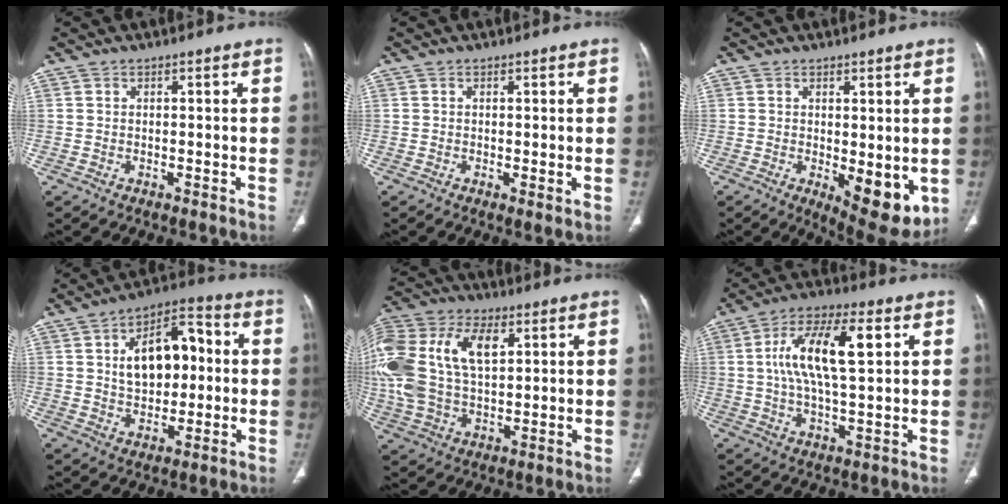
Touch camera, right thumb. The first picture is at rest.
{"total": 1.1, "force": [0.0, 0.3, 1.1], "torque": [-0.023, -0.007, 0.000]}
{"total": 9.7, "force": [-1.5, 4.0, 8.7], "torque": [-0.101, -0.025, -0.007]}
{"total": 13.9, "force": [1.7, 8.4, 10.9], "torque": [-0.141, 0.024, 0.024]}
{"total": 21.2, "force": [5.0, 12.5, 16.3], "torque": [-0.373, 0.017, 0.090]}
{"total": 13.6, "force": [3.1, 4.8, 12.3], "torque": [-0.231, 0.011, 0.053]}